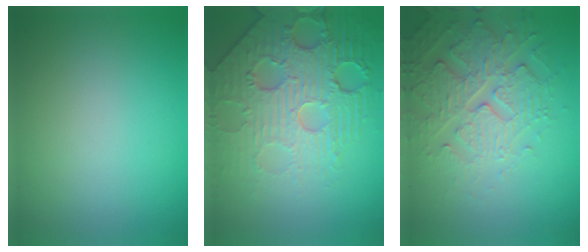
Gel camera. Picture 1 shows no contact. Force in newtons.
{"total": 7.0, "press": 5.7, "slide": 4.0}
{"total": 4.8, "press": 4.0, "slide": 2.6}